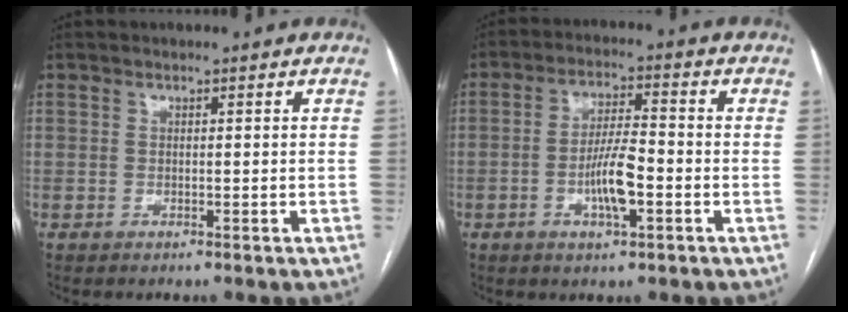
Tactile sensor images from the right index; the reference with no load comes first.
{"total": 7.1, "force": [-2.1, 1.5, 6.6], "torque": [-0.129, 0.002, -0.039]}